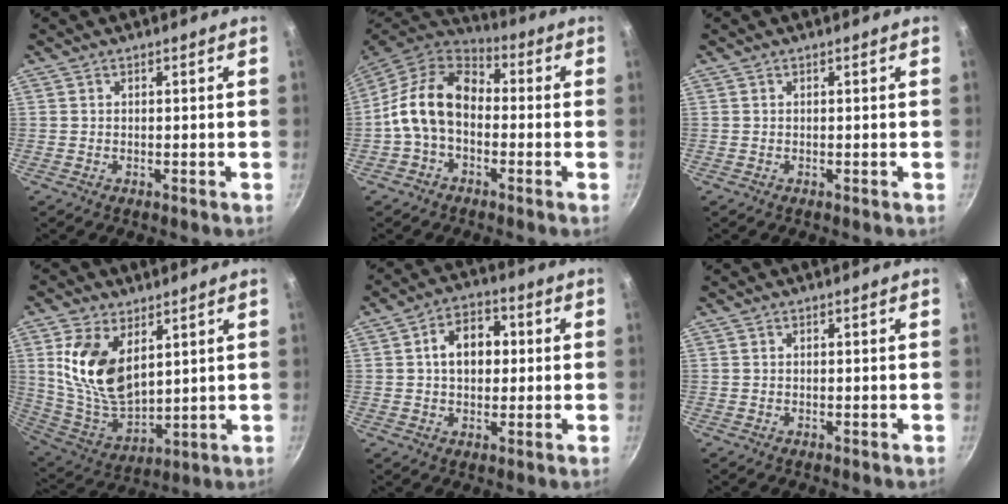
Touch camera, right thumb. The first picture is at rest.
{"total": 13.6, "force": [-1.0, 9.4, 9.8], "torque": [-0.155, 0.037, -0.041]}
{"total": 0.0}
{"total": 15.4, "force": [5.2, 8.9, 11.5], "torque": [-0.206, -0.042, 0.115]}
{"total": 9.2, "force": [1.2, 6.5, 6.4], "torque": [-0.068, 0.017, 0.009]}
{"total": 0.0}